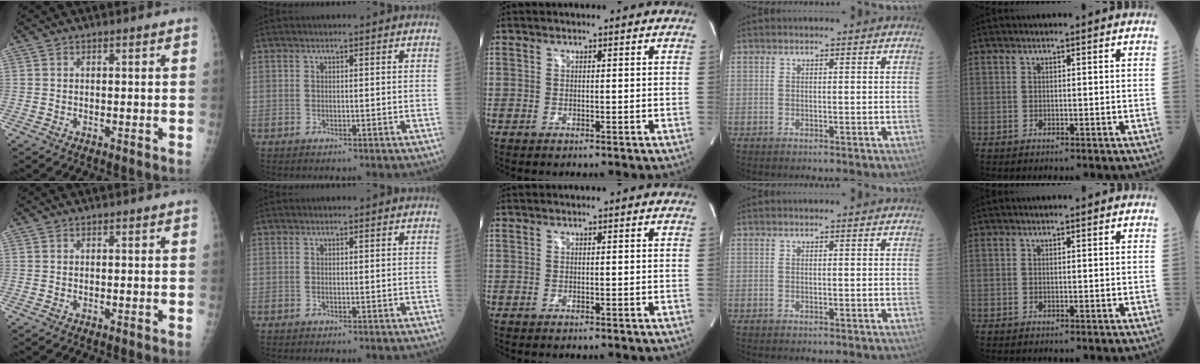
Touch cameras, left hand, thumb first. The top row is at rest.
{}